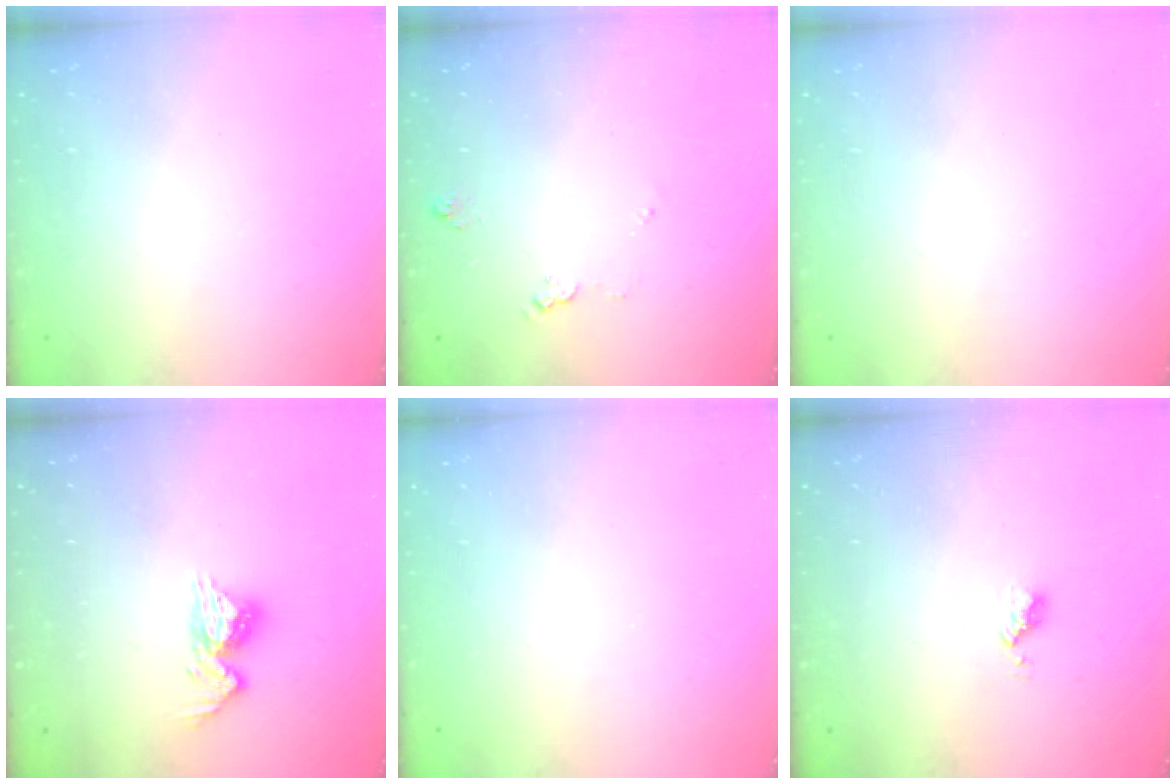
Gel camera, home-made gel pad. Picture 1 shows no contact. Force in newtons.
{"total": 5.4, "press": 5.4, "slide": 0.6}
{"total": 0.0}
{"total": 9.8, "press": 9.8, "slide": 0.8}
{"total": 0.0}
{"total": 2.8, "press": 2.8, "slide": 0.4}